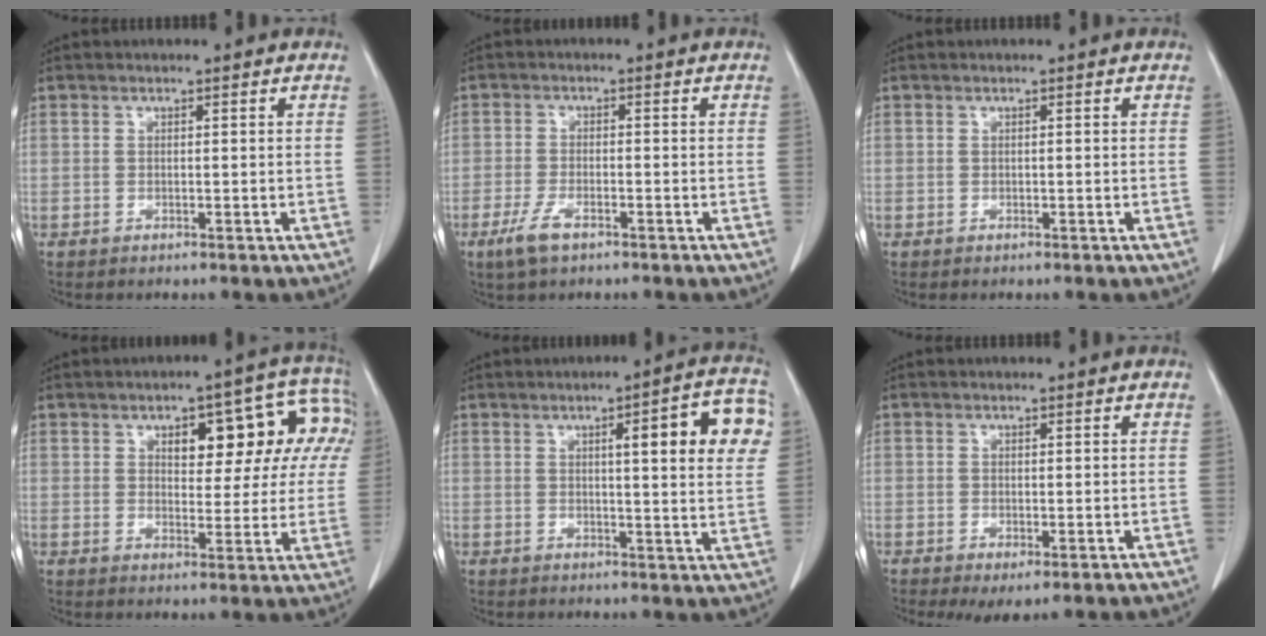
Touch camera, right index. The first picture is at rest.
{"total": 4.2, "force": [-2.6, 1.3, 3.0], "torque": [-0.070, -0.006, -0.046]}
{"total": 0.0}
{"total": 12.5, "force": [4.4, 5.6, 10.2], "torque": [-0.110, 0.041, 0.055]}
{"total": 11.2, "force": [3.5, 1.5, 10.6], "torque": [-0.126, 0.013, 0.036]}
{"total": 2.4, "force": [-0.7, 0.8, 2.2], "torque": [-0.033, -0.009, -0.004]}